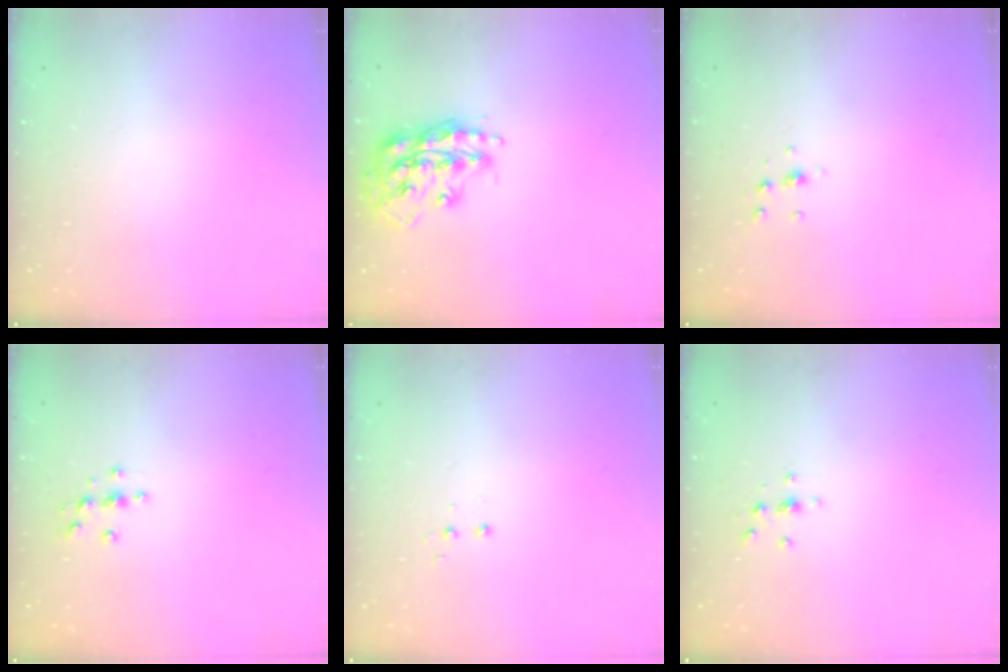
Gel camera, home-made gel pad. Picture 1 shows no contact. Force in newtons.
{"total": 17.0, "press": 16.9, "slide": 1.4}
{"total": 4.5, "press": 4.3, "slide": 1.3}
{"total": 3.2, "press": 3.2, "slide": 0.5}
{"total": 3.1, "press": 3.0, "slide": 0.8}
{"total": 2.3, "press": 2.2, "slide": 0.2}